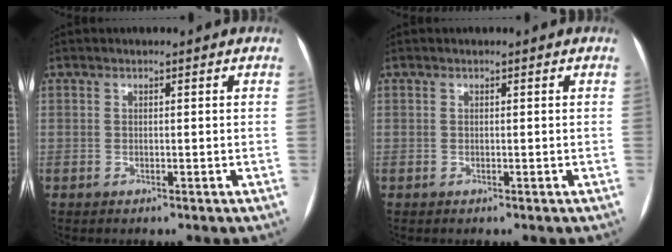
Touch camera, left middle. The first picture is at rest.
{"total": 0.0}